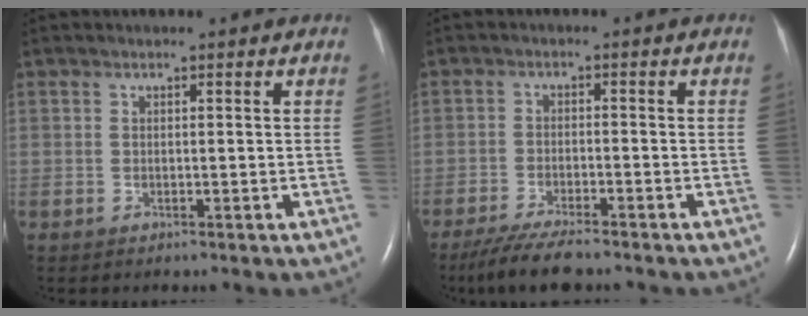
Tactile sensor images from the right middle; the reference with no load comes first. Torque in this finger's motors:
{"motor_torque": [1.08, -1.06, 0.26, 0.21]}